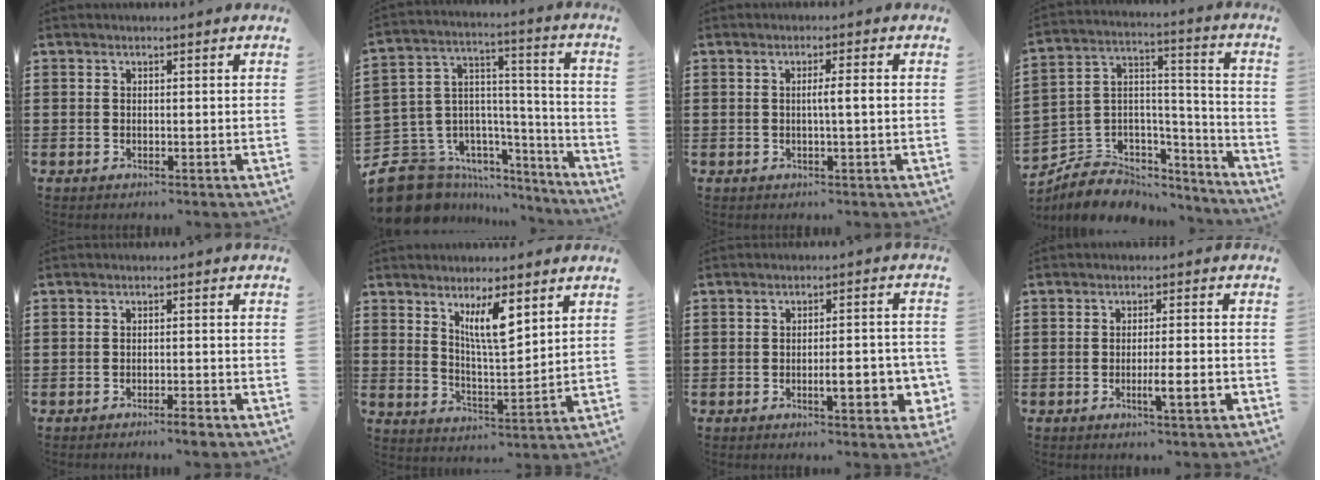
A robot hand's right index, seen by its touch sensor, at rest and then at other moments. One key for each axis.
{"total": 10.8, "fx": -7.9, "fy": 7.1, "fz": 1.7, "tx": -0.065, "ty": 0.002, "tz": -0.140}
{"total": 2.5, "fx": -0.1, "fy": -0.1, "fz": 2.5, "tx": -0.045, "ty": -0.004, "tz": -0.004}
{"total": 6.9, "fx": -5.6, "fy": 4.0, "fz": 0.6, "tx": -0.025, "ty": -0.002, "tz": -0.104}
{"total": 2.0, "fx": -1.7, "fy": 0.0, "fz": 1.0, "tx": -0.019, "ty": -0.001, "tz": -0.032}
{"total": 7.4, "fx": 4.1, "fy": 1.9, "fz": 5.9, "tx": -0.109, "ty": -0.007, "tz": 0.067}
{"total": 6.2, "fx": -1.8, "fy": 1.8, "fz": 5.7, "tx": -0.074, "ty": -0.005, "tz": -0.031}
{"total": 4.2, "fx": -1.6, "fy": 0.1, "fz": 3.9, "tx": -0.065, "ty": -0.007, "tz": -0.027}